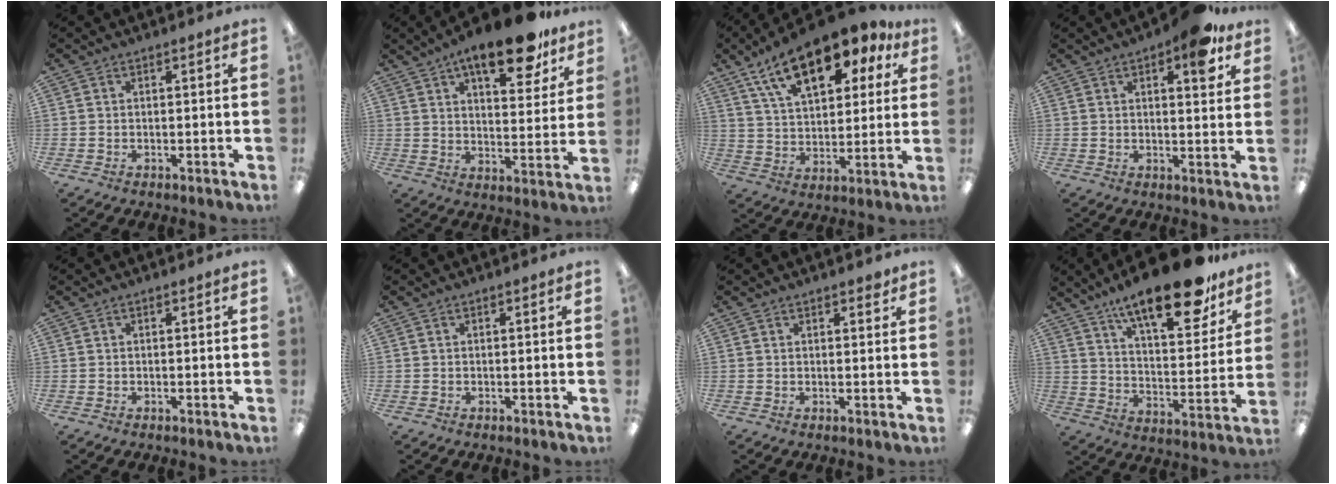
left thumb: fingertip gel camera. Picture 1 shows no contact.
{"total": 15.9, "force": [11.0, 5.6, 9.9], "torque": [-0.137, -0.058, 0.179]}
{"total": 18.5, "force": [11.5, 8.7, 11.6], "torque": [-0.196, -0.049, 0.198]}
{"total": 8.8, "force": [5.2, 3.3, 6.2], "torque": [-0.076, -0.023, 0.082]}
{"total": 0.0}
{"total": 0.0}
{"total": 1.3, "force": [1.2, 0.5, 0.3], "torque": [0.010, -0.009, 0.020]}
{"total": 20.6, "force": [15.5, 5.9, 12.3], "torque": [-0.186, -0.106, 0.254]}